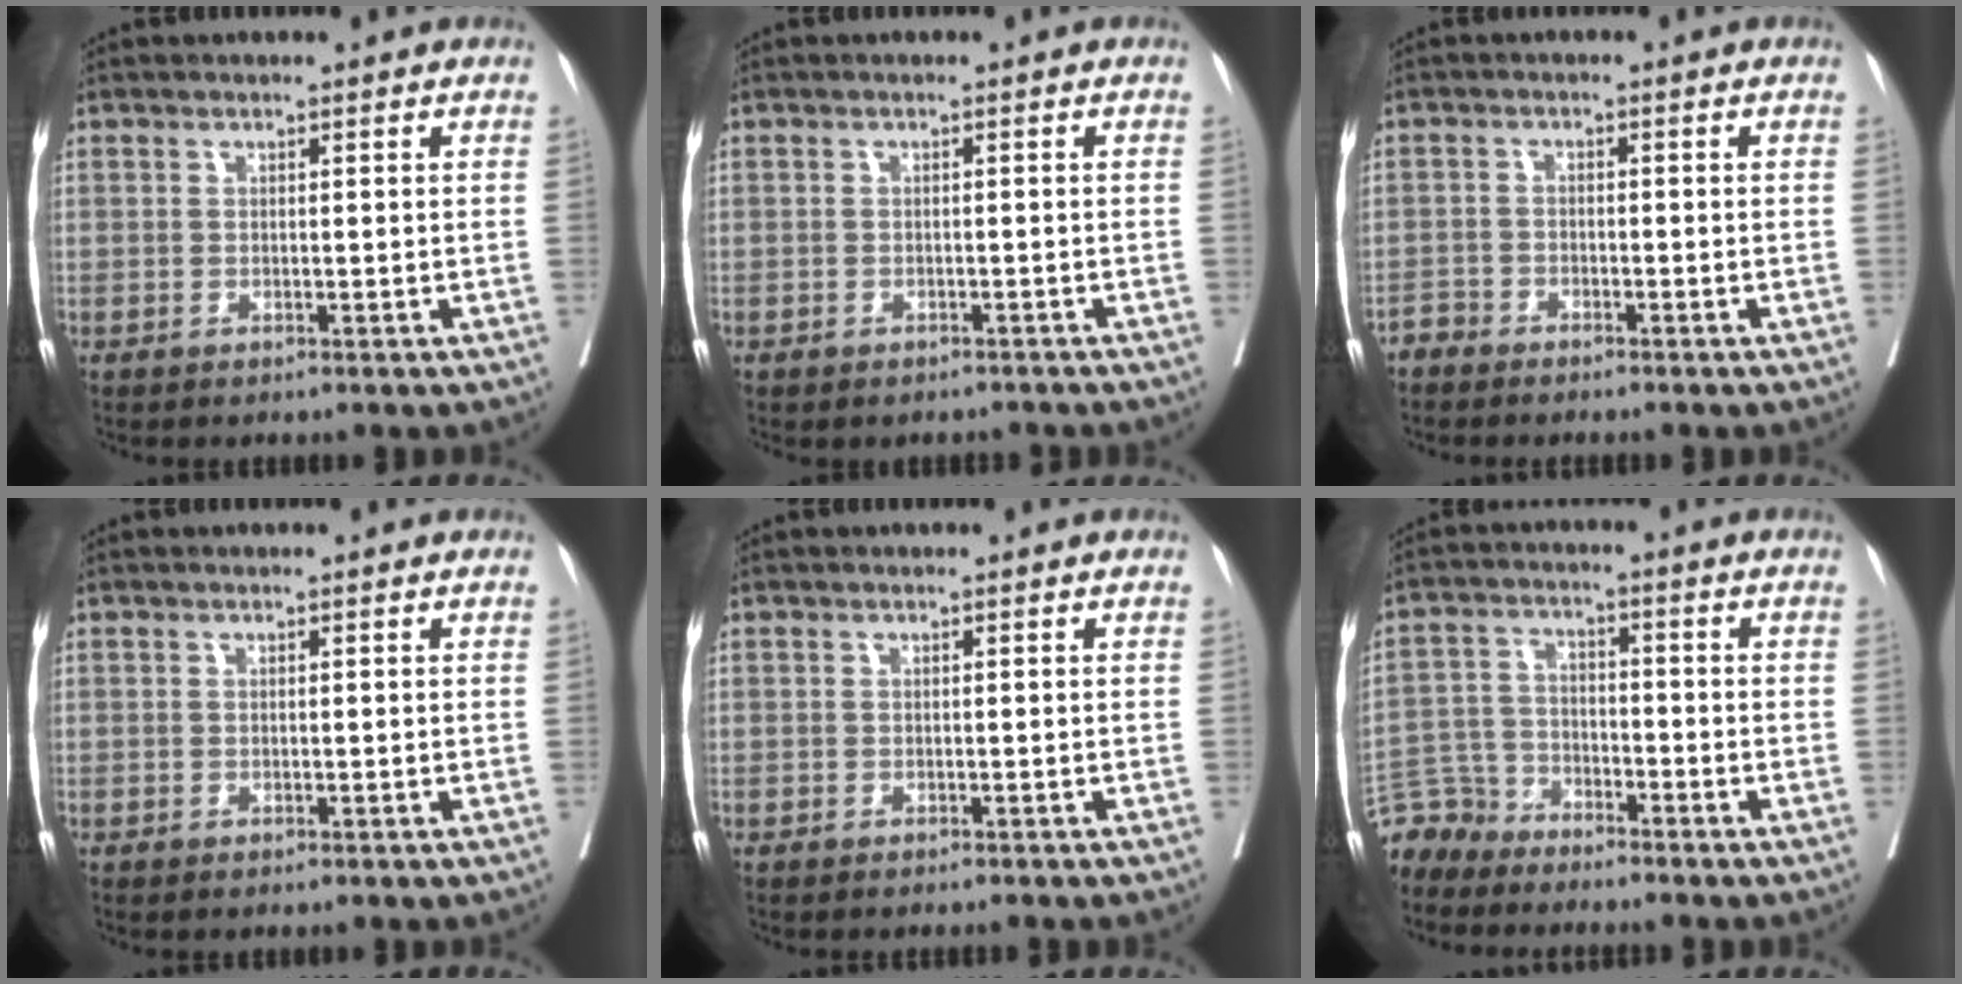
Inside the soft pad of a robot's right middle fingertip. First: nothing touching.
{"total": 2.6, "force": [-2.3, 1.2, 0.4], "torque": [-0.001, 0.002, -0.030]}
{"total": 1.8, "force": [-1.8, 0.3, -0.2], "torque": [0.010, -0.001, -0.037]}
{"total": 0.0}
{"total": 1.5, "force": [-1.4, 0.2, 0.5], "torque": [-0.006, -0.002, -0.019]}
{"total": 5.4, "force": [-5.0, 1.7, -1.1], "torque": [0.024, 0.010, -0.103]}